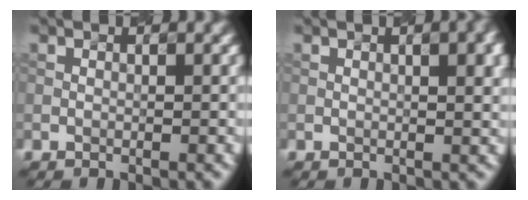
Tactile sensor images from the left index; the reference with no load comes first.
{"total": 4.8, "force": [1.4, 1.9, 4.1], "torque": [-0.030, 0.019, 0.013]}